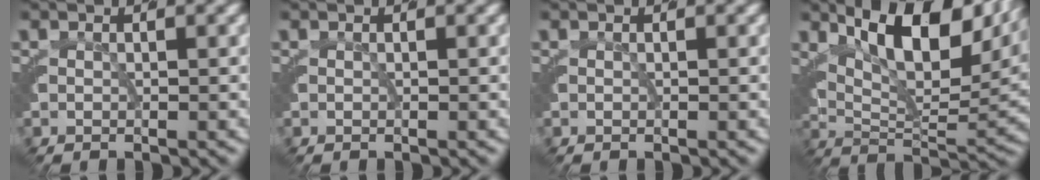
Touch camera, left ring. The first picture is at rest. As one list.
[{"total": 0.0}, {"total": 0.0}, {"total": 11.1, "force": [6.5, 3.9, 8.1], "torque": [-0.113, 0.017, 0.095]}]